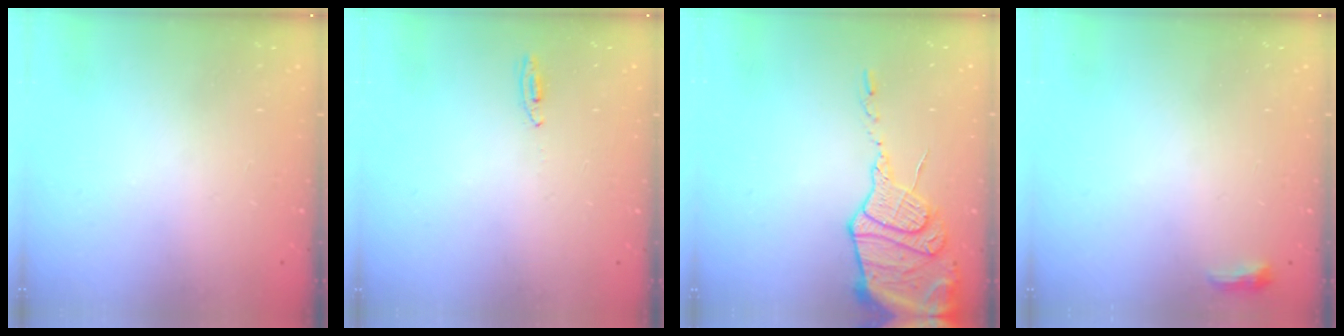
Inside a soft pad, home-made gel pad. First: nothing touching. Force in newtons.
{"total": 2.7, "press": 2.5, "slide": 1.0}
{"total": 16.4, "press": 16.3, "slide": 1.7}
{"total": 3.6, "press": 3.4, "slide": 1.0}